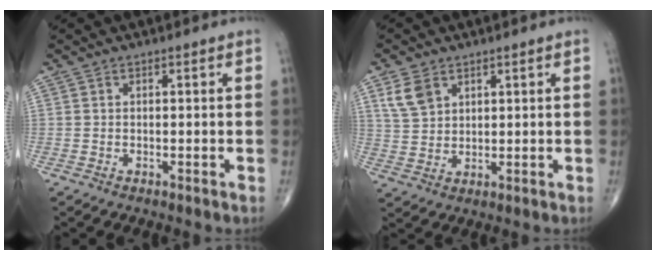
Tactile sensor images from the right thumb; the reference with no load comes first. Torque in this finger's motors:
{"motor_torque": [-0.69, 0.76, 0.31, 0.21, 0.03]}